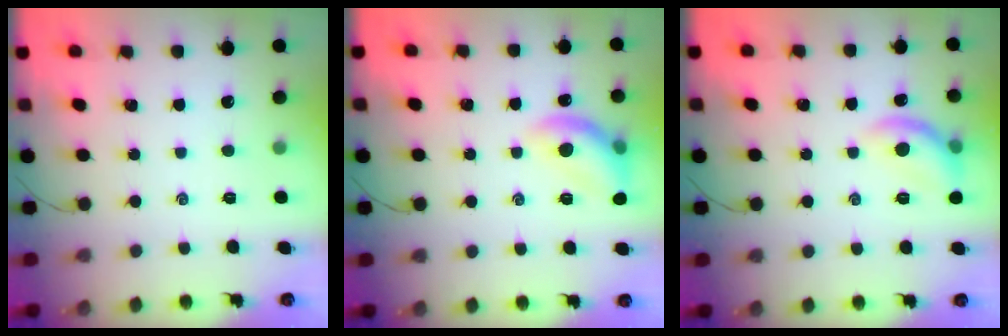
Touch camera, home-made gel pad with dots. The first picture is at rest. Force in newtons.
{"total": 13.8, "press": 13.7, "slide": 1.3}
{"total": 11.0, "press": 11.0, "slide": 0.1}